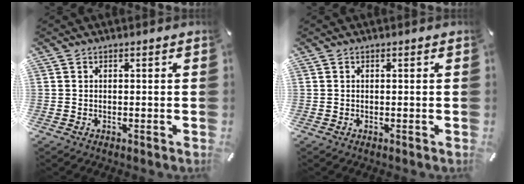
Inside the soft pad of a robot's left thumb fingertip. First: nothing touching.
{"total": 0.0}